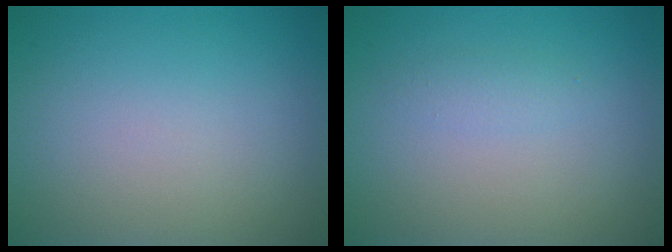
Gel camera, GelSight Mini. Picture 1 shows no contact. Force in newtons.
{"total": 0.9, "press": 0.9, "slide": 0.0}